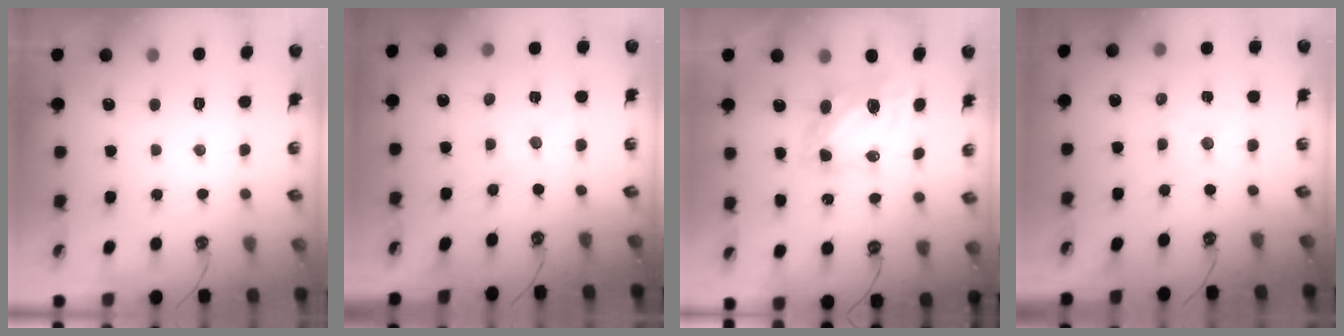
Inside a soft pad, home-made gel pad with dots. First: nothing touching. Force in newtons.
{"total": 0.0}
{"total": 7.4, "press": 7.3, "slide": 0.6}
{"total": 2.0, "press": 2.0, "slide": 0.3}